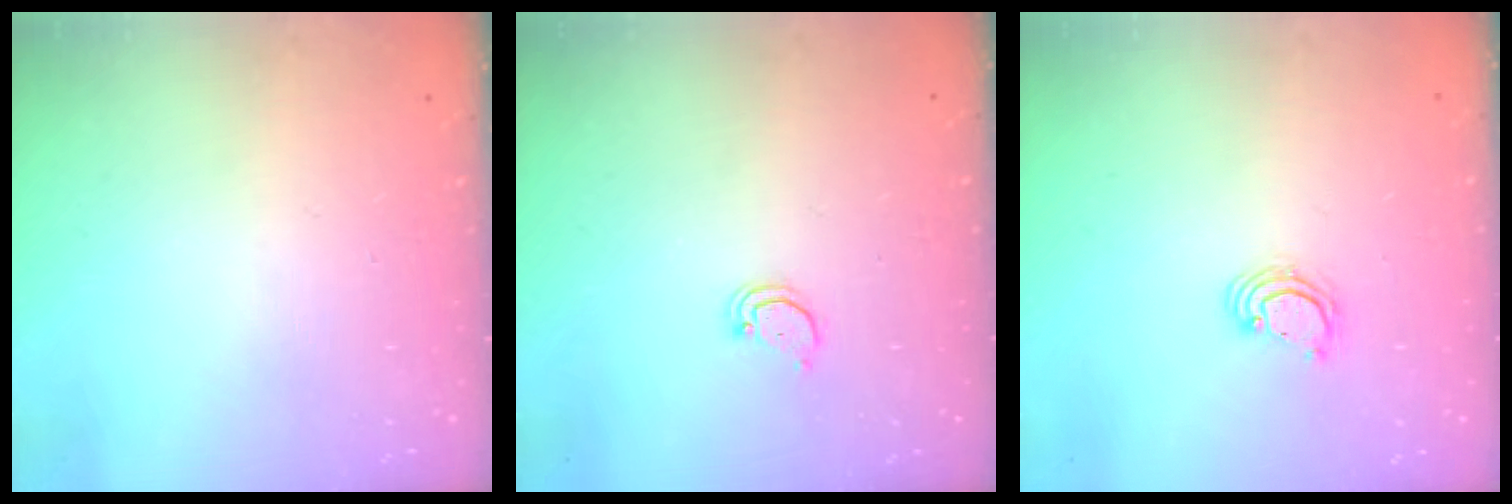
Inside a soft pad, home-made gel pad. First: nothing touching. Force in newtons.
{"total": 2.1, "press": 2.1, "slide": 0.2}
{"total": 2.6, "press": 2.6, "slide": 0.1}